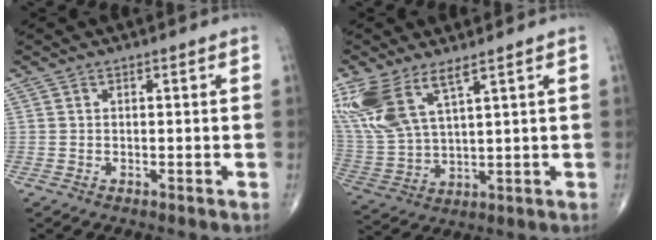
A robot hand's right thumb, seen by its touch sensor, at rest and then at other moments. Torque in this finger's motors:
{"motor_torque": [-0.57, 1.19, 1.27, 0.78, 0.17]}